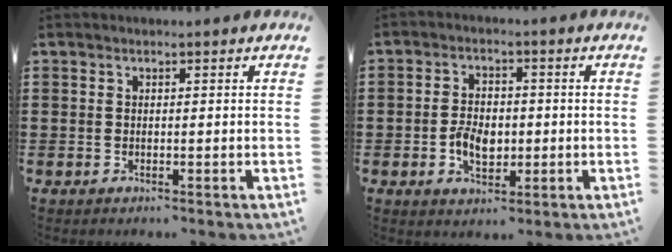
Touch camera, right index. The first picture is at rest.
{"total": 4.7, "force": [-1.0, 2.9, 3.6], "torque": [-0.065, 0.002, -0.021]}